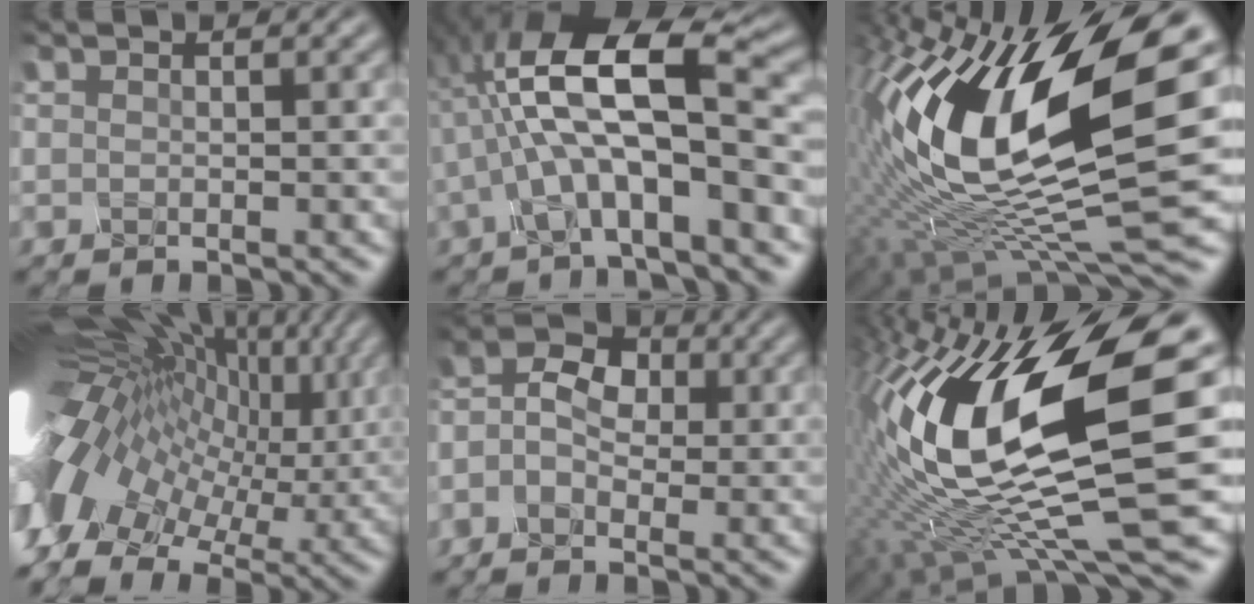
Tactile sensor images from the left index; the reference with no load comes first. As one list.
[{"total": 9.0, "force": [-2.0, 2.5, 8.4], "torque": [-0.161, 0.018, -0.021]}, {"total": 15.6, "force": [1.4, 5.3, 14.6], "torque": [-0.299, -0.005, 0.042]}, {"total": 14.2, "force": [0.7, 8.7, 11.3], "torque": [-0.237, -0.001, 0.040]}, {"total": 2.9, "force": [-1.7, 1.9, 1.4], "torque": [-0.038, 0.003, -0.021]}, {"total": 15.5, "force": [0.0, 4.2, 15.0], "torque": [-0.308, -0.010, 0.020]}]